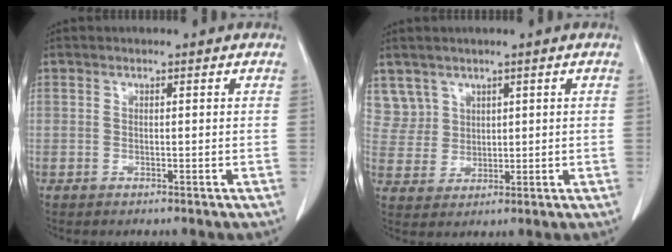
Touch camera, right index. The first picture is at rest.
{"total": 5.1, "force": [3.2, 4.0, -0.3], "torque": [0.013, 0.005, 0.072]}